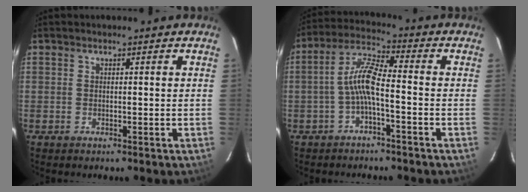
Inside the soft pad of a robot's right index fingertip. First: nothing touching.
{"total": 6.5, "force": [-2.2, 1.1, 6.0], "torque": [-0.136, 0.018, -0.043]}